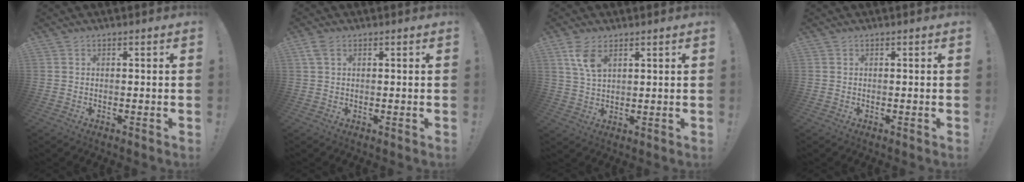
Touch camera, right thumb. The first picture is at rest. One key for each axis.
{"total": 2.3, "fx": 1.0, "fy": 1.2, "fz": 1.8, "tx": -0.044, "ty": 0.006, "tz": 0.020}
{"total": 7.0, "fx": 3.6, "fy": 3.6, "fz": 4.7, "tx": -0.089, "ty": -0.013, "tz": 0.066}
{"total": 0.0}